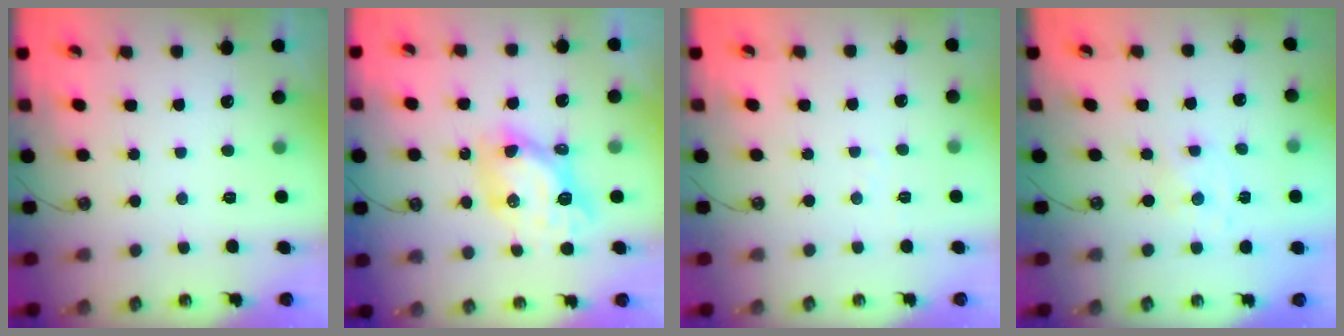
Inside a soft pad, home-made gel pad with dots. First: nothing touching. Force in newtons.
{"total": 9.9, "press": 9.8, "slide": 1.0}
{"total": 3.5, "press": 3.4, "slide": 0.5}
{"total": 0.8, "press": 0.8, "slide": 0.2}